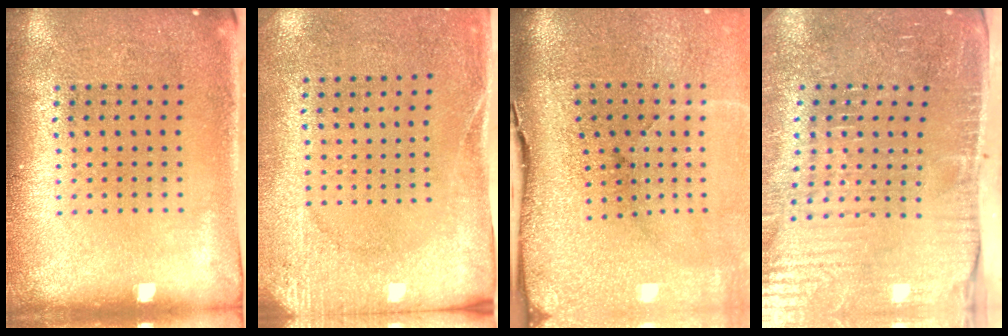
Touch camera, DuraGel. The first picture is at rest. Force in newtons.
{"total": 2.7, "press": 2.2, "slide": 1.7}
{"total": 5.0, "press": 3.9, "slide": 3.2}
{"total": 4.7, "press": 4.5, "slide": 1.5}